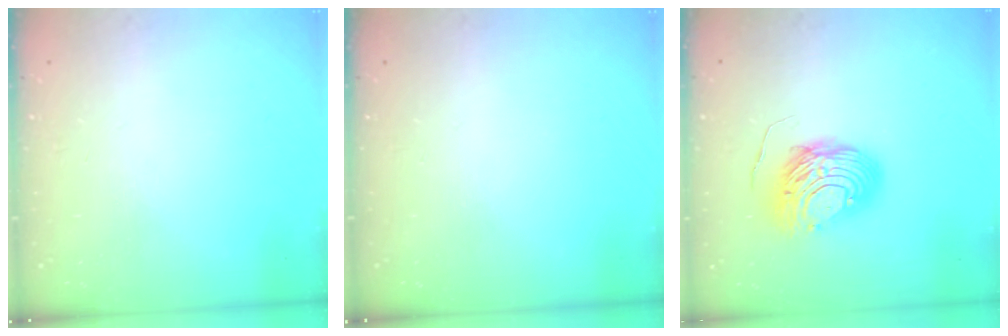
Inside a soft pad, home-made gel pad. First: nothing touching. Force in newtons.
{"total": 0.0}
{"total": 10.4, "press": 10.3, "slide": 1.1}